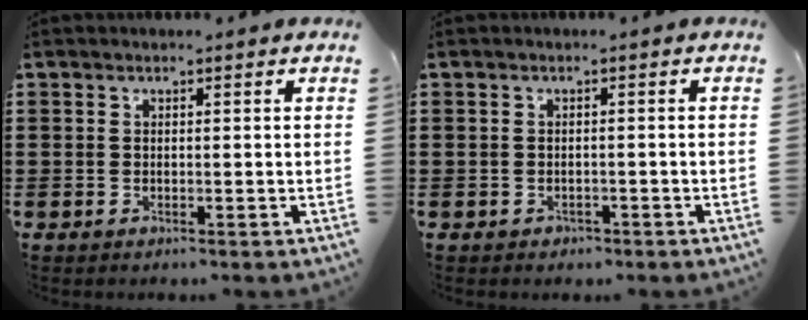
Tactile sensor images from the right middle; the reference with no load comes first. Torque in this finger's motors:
{"motor_torque": [0.30, -0.16, 0.00, 0.00]}